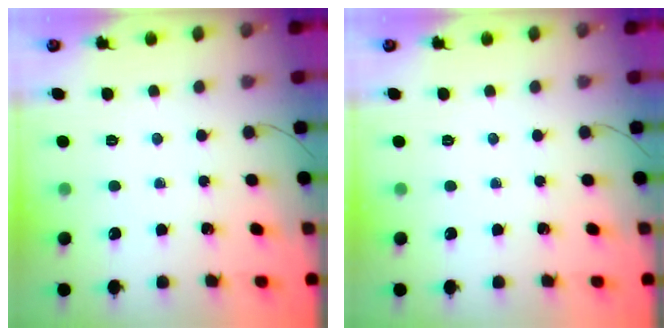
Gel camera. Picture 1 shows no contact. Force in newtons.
{"total": 0.0}